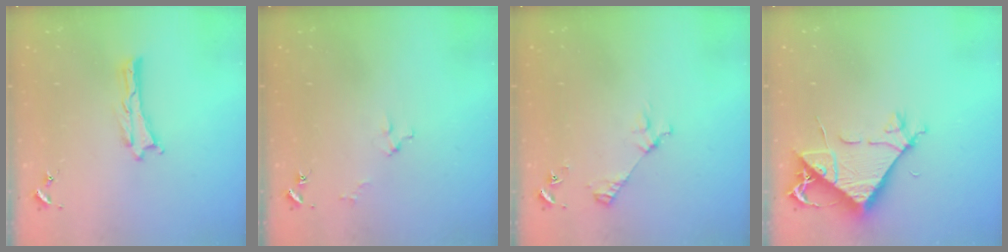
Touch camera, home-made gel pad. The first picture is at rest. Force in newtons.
{"total": 2.0, "press": 2.0, "slide": 0.1}
{"total": 3.1, "press": 3.1, "slide": 0.3}
{"total": 7.7, "press": 7.6, "slide": 1.1}